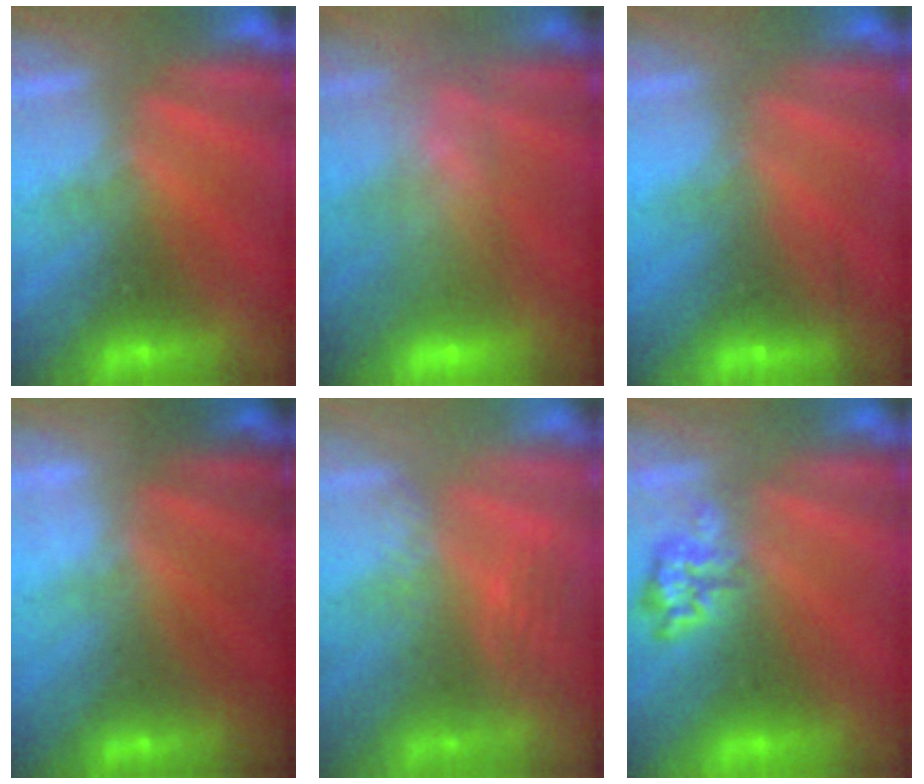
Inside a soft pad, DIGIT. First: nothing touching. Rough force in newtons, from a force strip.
{"total": 7.6}
{"total": 2.4}
{"total": 2.2}
{"total": 2.7}
{"total": 2.4}